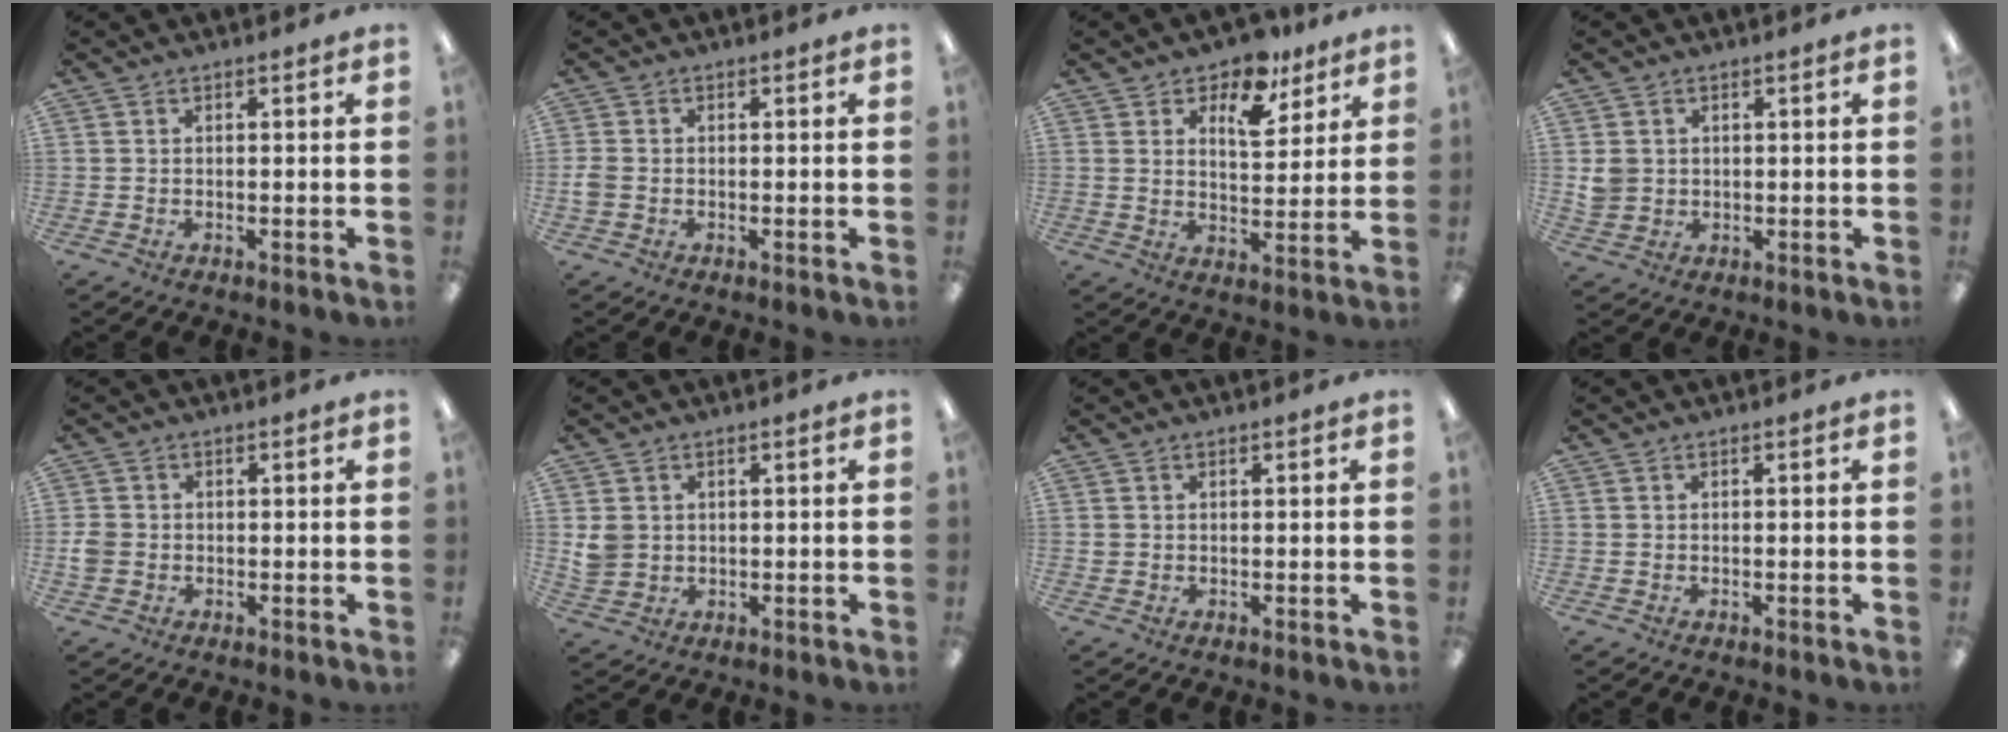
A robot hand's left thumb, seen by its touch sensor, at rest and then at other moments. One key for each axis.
{"total": 2.3, "fx": -0.4, "fy": 2.0, "fz": 1.2, "tx": -0.018, "ty": 0.005, "tz": -0.006}
{"total": 9.9, "fx": 7.1, "fy": 4.8, "fz": 5.0, "tx": -0.065, "ty": -0.038, "tz": 0.120}
{"total": 3.6, "fx": 0.9, "fy": 3.5, "fz": 0.6, "tx": -0.011, "ty": 0.004, "tz": 0.018}
{"total": 3.0, "fx": -0.3, "fy": 2.9, "fz": 1.0, "tx": -0.008, "ty": 0.002, "tz": -0.006}
{"total": 3.9, "fx": 1.3, "fy": 3.6, "fz": 0.7, "tx": -0.014, "ty": 0.003, "tz": 0.025}
{"total": 1.2, "fx": 0.5, "fy": 1.1, "fz": 0.1, "tx": -0.002, "ty": 0.004, "tz": 0.008}
{"total": 0.0}